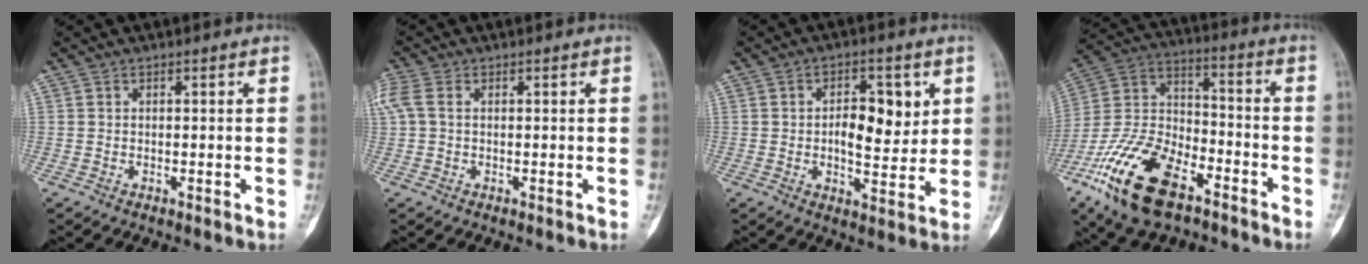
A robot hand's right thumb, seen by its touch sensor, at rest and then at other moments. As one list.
[{"total": 4.7, "force": [0.9, 3.0, 3.5], "torque": [-0.113, 0.020, 0.020]}, {"total": 9.5, "force": [1.9, 5.0, 7.8], "torque": [-0.080, -0.010, 0.032]}, {"total": 20.7, "force": [-11.9, 9.9, 13.7], "torque": [-0.269, 0.055, -0.222]}]